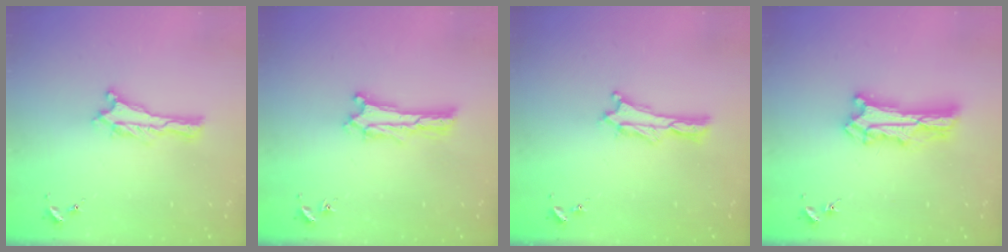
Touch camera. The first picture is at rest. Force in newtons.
{"total": 0.7, "press": 0.6, "slide": 0.2}
{"total": 0.9, "press": 0.9, "slide": 0.2}
{"total": 8.5, "press": 8.5, "slide": 0.6}